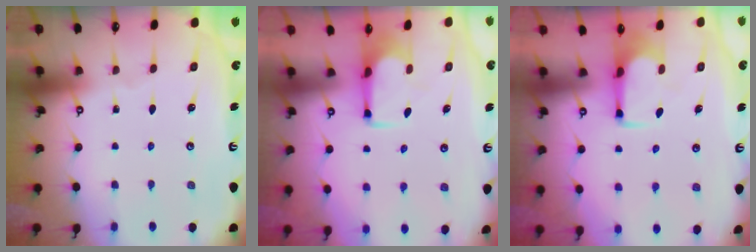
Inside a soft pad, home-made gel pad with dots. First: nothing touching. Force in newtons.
{"total": 2.4, "press": 2.2, "slide": 1.1}
{"total": 2.5, "press": 2.4, "slide": 0.9}